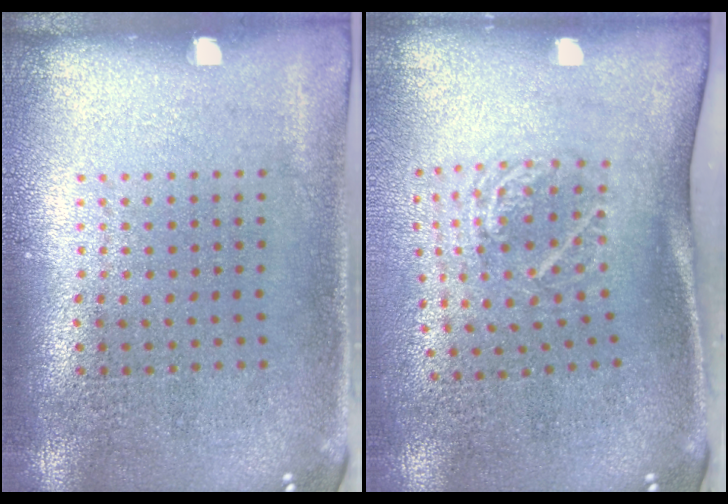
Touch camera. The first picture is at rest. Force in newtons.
{"total": 1.8, "press": 1.3, "slide": 1.3}